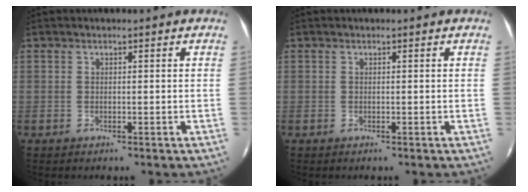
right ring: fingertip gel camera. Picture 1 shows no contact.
{"total": 0.0}